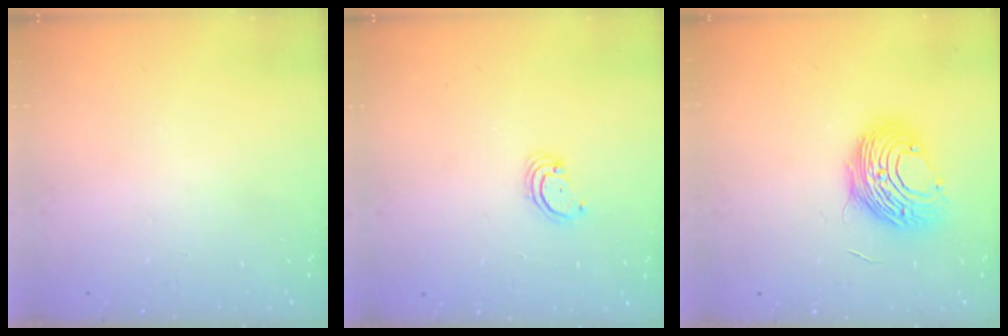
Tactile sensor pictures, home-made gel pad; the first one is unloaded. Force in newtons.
{"total": 2.3, "press": 2.3, "slide": 0.2}
{"total": 11.0, "press": 11.0, "slide": 0.6}